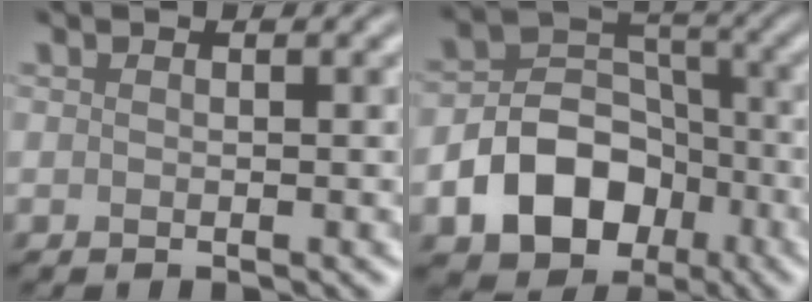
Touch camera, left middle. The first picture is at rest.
{"total": 8.8, "force": [-3.7, 6.5, 4.7], "torque": [-0.063, 0.002, -0.081]}